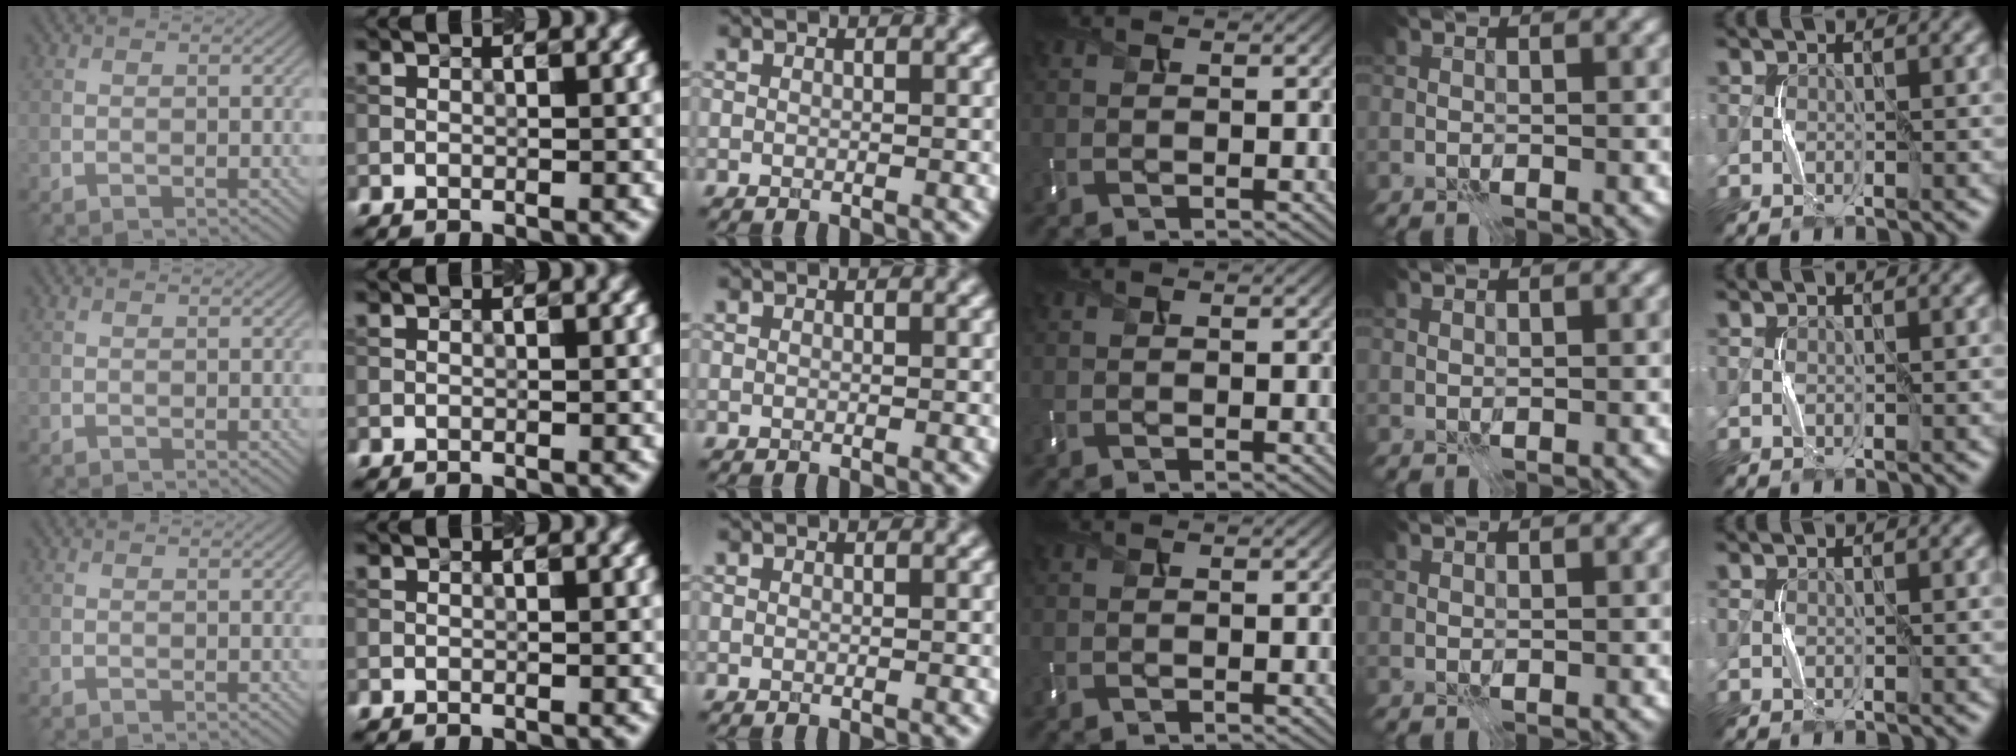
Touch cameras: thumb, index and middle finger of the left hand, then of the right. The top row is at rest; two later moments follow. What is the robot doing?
{"motion": "press", "object": "memory foam"}